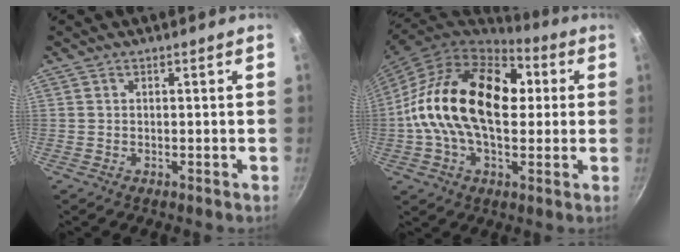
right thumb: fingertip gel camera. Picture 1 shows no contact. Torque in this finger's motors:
{"motor_torque": [-0.62, 1.99, 1.78, -0.97, 0.54]}